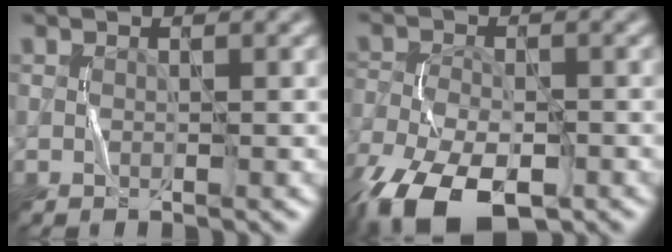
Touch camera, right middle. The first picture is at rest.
{"total": 12.3, "force": [-8.1, 6.0, 7.1], "torque": [-0.143, -0.047, -0.132]}